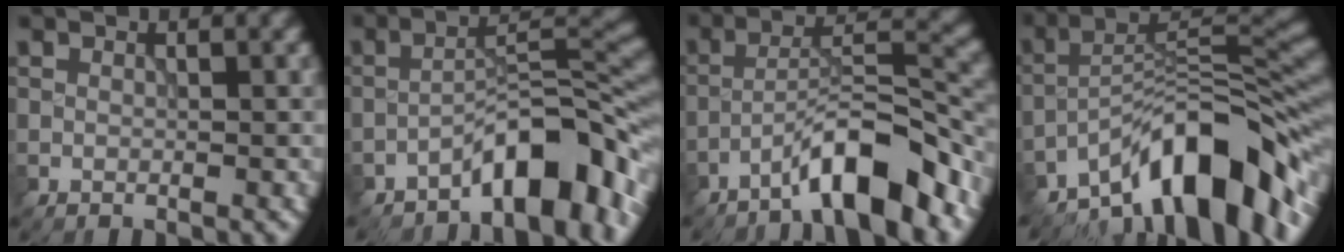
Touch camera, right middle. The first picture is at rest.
{"total": 8.3, "force": [-5.4, 2.6, 5.7], "torque": [-0.067, 0.018, -0.093]}
{"total": 7.7, "force": [-5.3, 1.4, 5.4], "torque": [-0.085, 0.020, -0.090]}
{"total": 12.7, "force": [-8.7, 3.9, 8.4], "torque": [-0.108, 0.021, -0.164]}